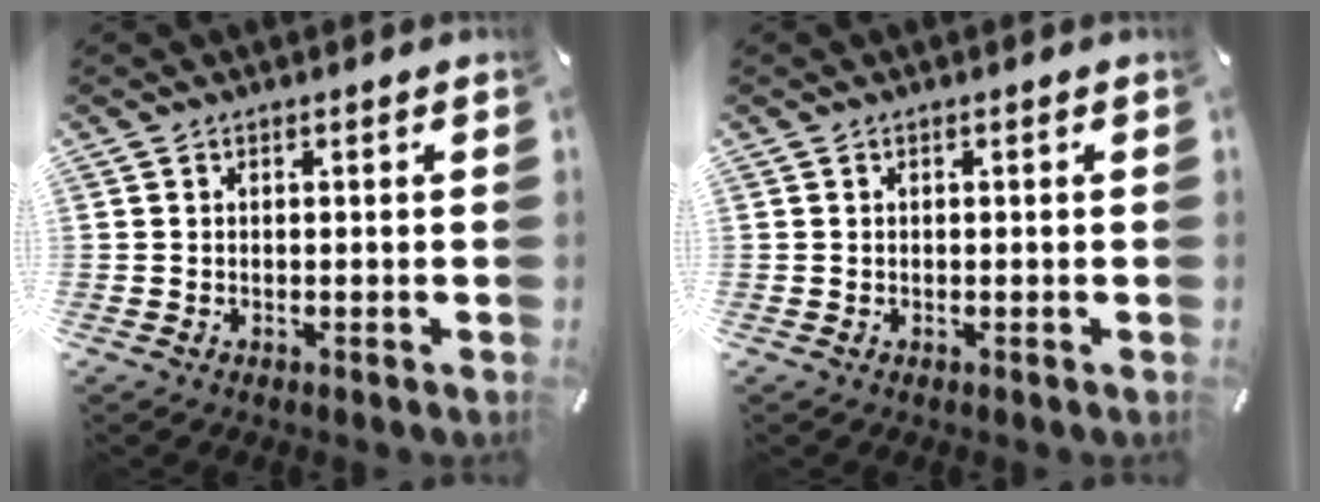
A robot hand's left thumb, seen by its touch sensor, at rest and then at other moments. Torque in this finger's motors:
{"motor_torque": [0.00, 0.00, 0.00, 0.00, 0.00]}